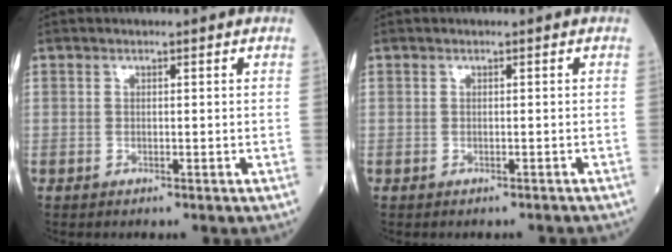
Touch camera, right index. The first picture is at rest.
{"total": 1.2, "force": [-1.1, 0.3, 0.2], "torque": [-0.007, -0.002, -0.015]}